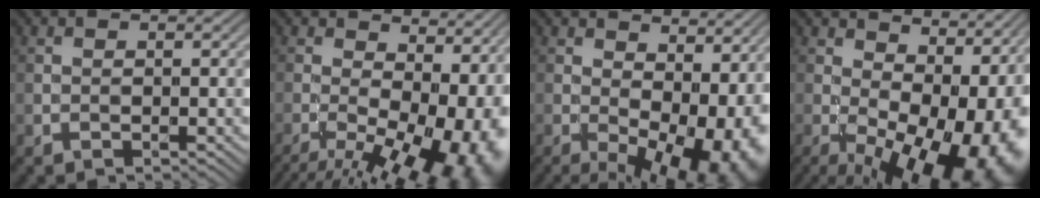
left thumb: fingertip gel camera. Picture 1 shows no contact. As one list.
[{"total": 18.0, "force": [-3.9, 8.8, 15.3], "torque": [-0.180, -0.004, -0.024]}, {"total": 15.7, "force": [-0.9, 8.5, 13.2], "torque": [-0.170, -0.024, 0.031]}, {"total": 17.8, "force": [-0.5, 9.4, 15.1], "torque": [-0.168, -0.009, 0.028]}]